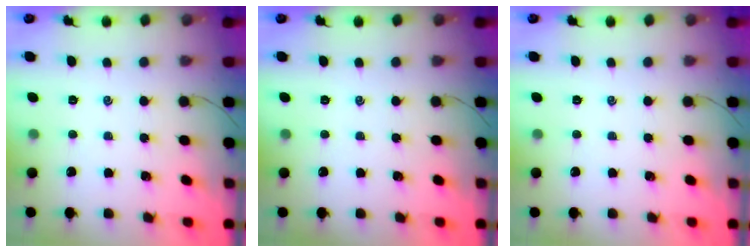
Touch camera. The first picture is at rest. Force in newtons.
{"total": 0.0}
{"total": 0.0}